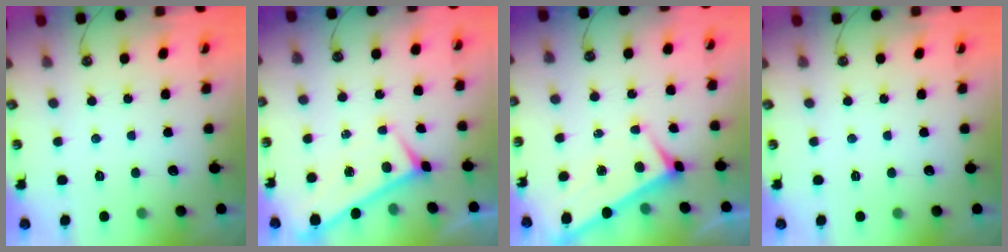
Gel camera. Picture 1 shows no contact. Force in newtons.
{"total": 0.0}
{"total": 3.9, "press": 3.9, "slide": 0.2}
{"total": 0.0}